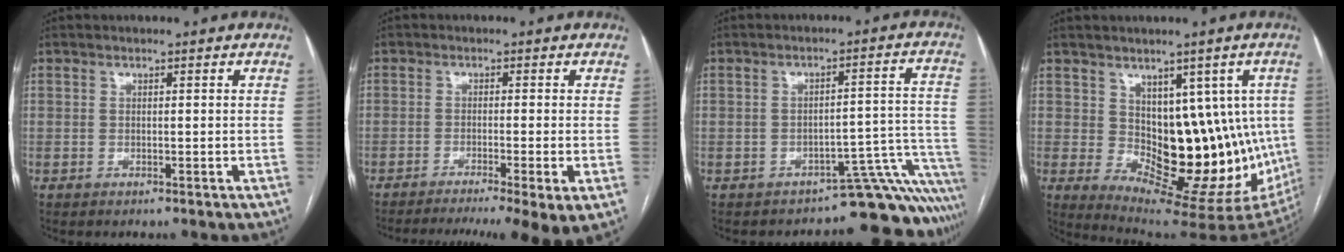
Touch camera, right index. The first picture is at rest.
{"total": 12.4, "force": [-9.0, 0.7, 8.6], "torque": [-0.112, -0.017, -0.132]}
{"total": 12.6, "force": [-12.3, 1.6, 2.0], "torque": [0.027, 0.058, -0.150]}
{"total": 15.1, "force": [0.4, 7.9, 12.8], "torque": [-0.155, 0.010, 0.030]}